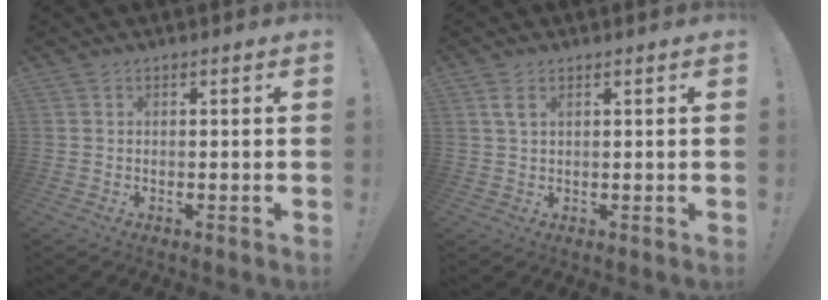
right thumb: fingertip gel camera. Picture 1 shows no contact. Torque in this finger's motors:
{"motor_torque": [0.12, 0.07, 0.19, -0.11, 0.08]}